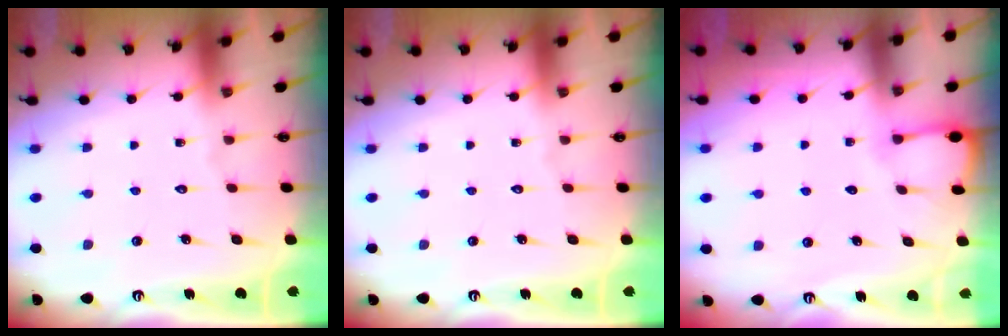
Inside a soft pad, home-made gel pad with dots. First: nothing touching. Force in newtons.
{"total": 0.0}
{"total": 2.8, "press": 2.8, "slide": 0.4}